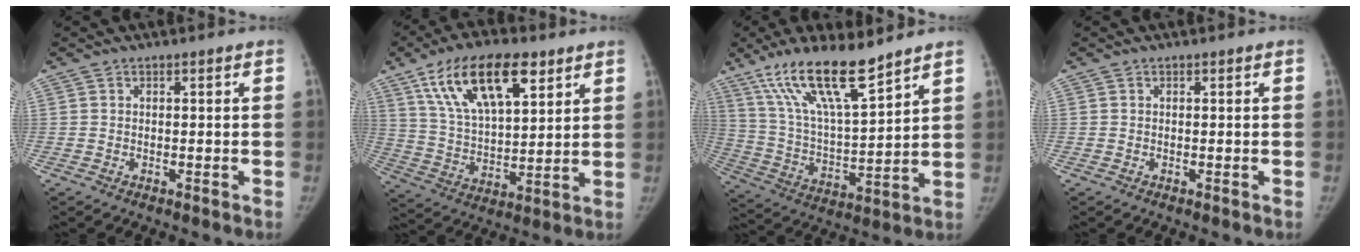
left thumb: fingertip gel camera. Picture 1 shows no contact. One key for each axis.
{"total": 18.9, "fx": 10.1, "fy": 8.3, "fz": 13.6, "tx": -0.209, "ty": -0.028, "tz": 0.187}
{"total": 17.5, "fx": 12.3, "fy": 3.6, "fz": 11.9, "tx": -0.201, "ty": -0.060, "tz": 0.238}
{"total": 0.0}